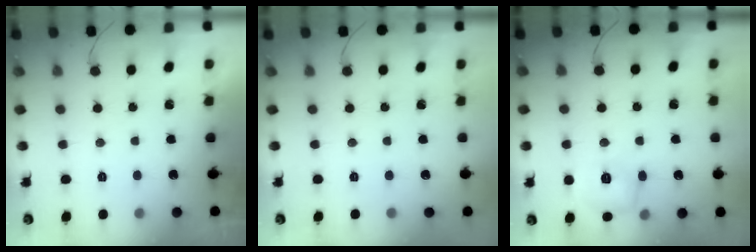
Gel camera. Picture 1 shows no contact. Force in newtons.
{"total": 0.0}
{"total": 7.5, "press": 7.4, "slide": 1.6}